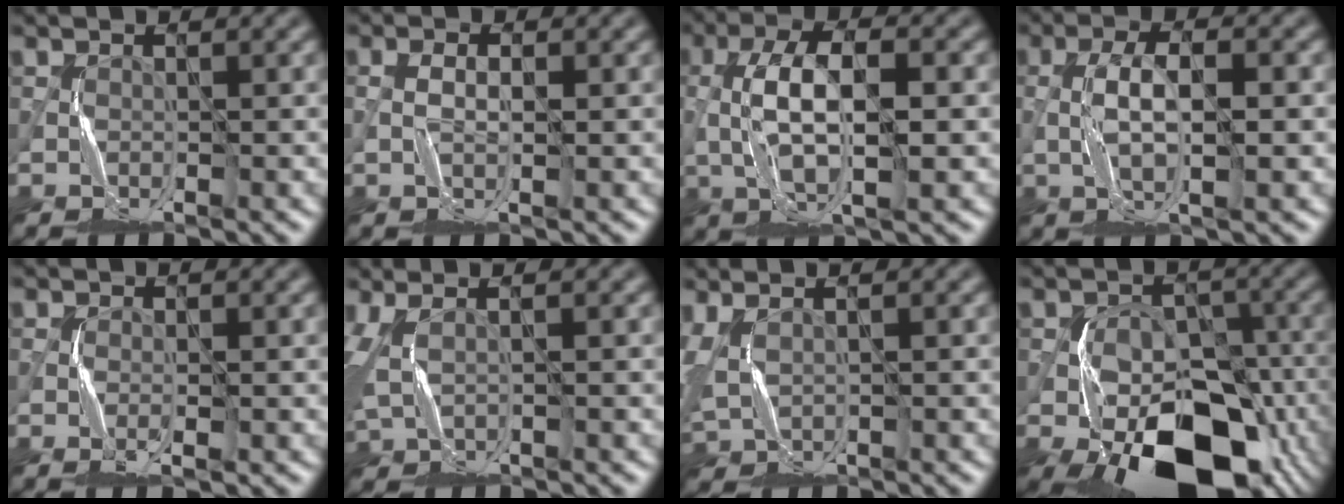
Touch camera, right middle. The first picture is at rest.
{"total": 1.2, "force": [0.4, 0.3, 1.1], "torque": [-0.015, -0.007, 0.009]}
{"total": 6.9, "force": [0.1, 2.7, 6.4], "torque": [-0.121, 0.006, 0.000]}
{"total": 4.0, "force": [-0.1, 1.2, 3.8], "torque": [-0.075, 0.000, -0.001]}
{"total": 1.0, "force": [-0.3, 0.2, 0.9], "torque": [-0.019, -0.004, -0.008]}
{"total": 4.1, "force": [1.9, 2.0, 3.1], "torque": [-0.083, 0.000, 0.037]}
{"total": 5.2, "force": [1.3, 3.0, 4.0], "torque": [-0.110, -0.004, 0.036]}
{"total": 15.1, "force": [-8.2, 8.1, 9.7], "torque": [-0.136, -0.028, -0.123]}